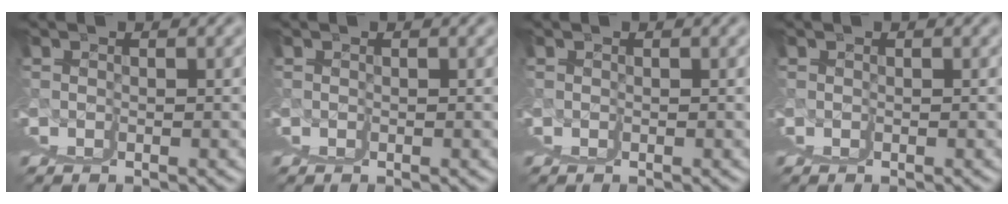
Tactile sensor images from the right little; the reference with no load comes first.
{"total": 0.0}
{"total": 0.0}
{"total": 0.0}